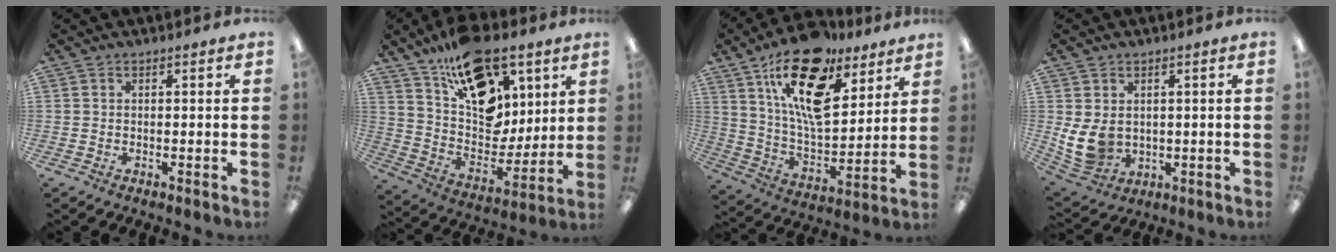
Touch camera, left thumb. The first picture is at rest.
{"total": 21.4, "force": [12.3, 12.9, 11.8], "torque": [-0.181, -0.075, 0.225]}
{"total": 21.8, "force": [13.0, 10.2, 14.2], "torque": [-0.247, -0.065, 0.226]}
{"total": 8.4, "force": [1.2, 6.4, 5.2], "torque": [-0.126, -0.007, 0.026]}